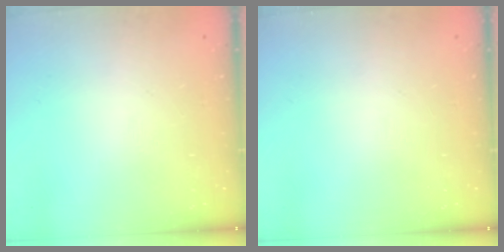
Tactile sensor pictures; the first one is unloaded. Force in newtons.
{"total": 0.0}